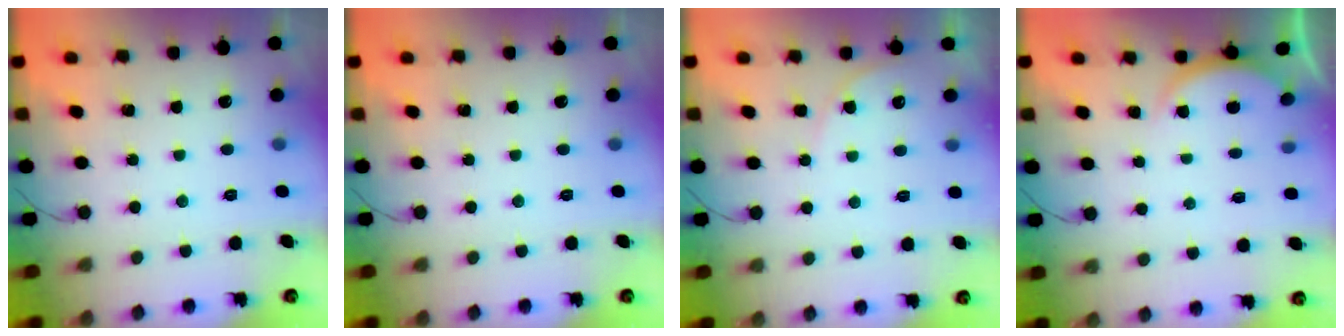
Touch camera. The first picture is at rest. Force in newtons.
{"total": 0.0}
{"total": 4.8, "press": 4.8, "slide": 0.5}
{"total": 1.9, "press": 1.9, "slide": 0.5}